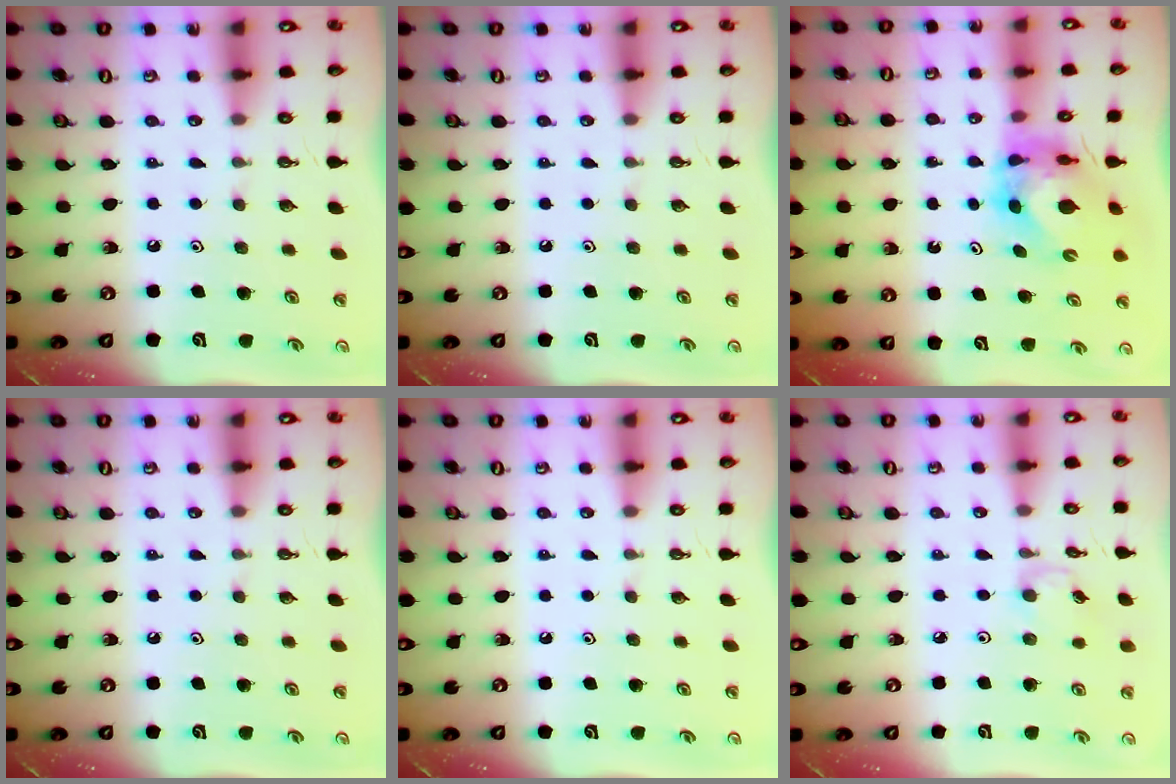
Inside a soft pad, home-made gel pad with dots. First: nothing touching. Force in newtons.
{"total": 0.0}
{"total": 6.8, "press": 6.7, "slide": 0.9}
{"total": 0.0}
{"total": 0.0}
{"total": 3.1, "press": 3.1, "slide": 0.1}